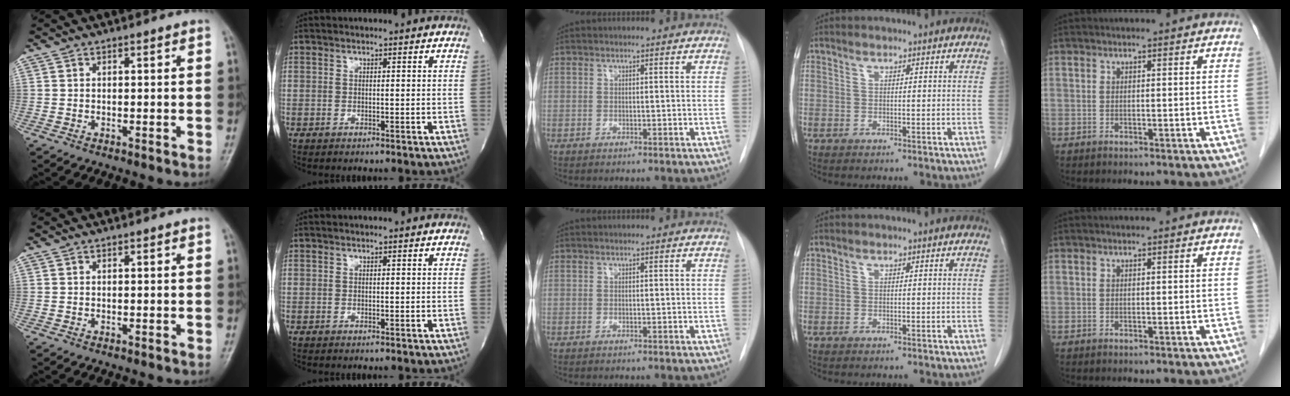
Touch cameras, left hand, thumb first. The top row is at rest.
{}